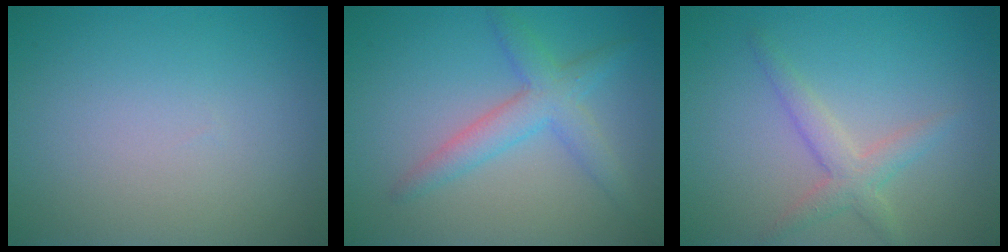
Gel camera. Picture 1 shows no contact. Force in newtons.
{"total": 3.6, "press": 3.6, "slide": 0.0}
{"total": 2.5, "press": 2.5, "slide": 0.2}